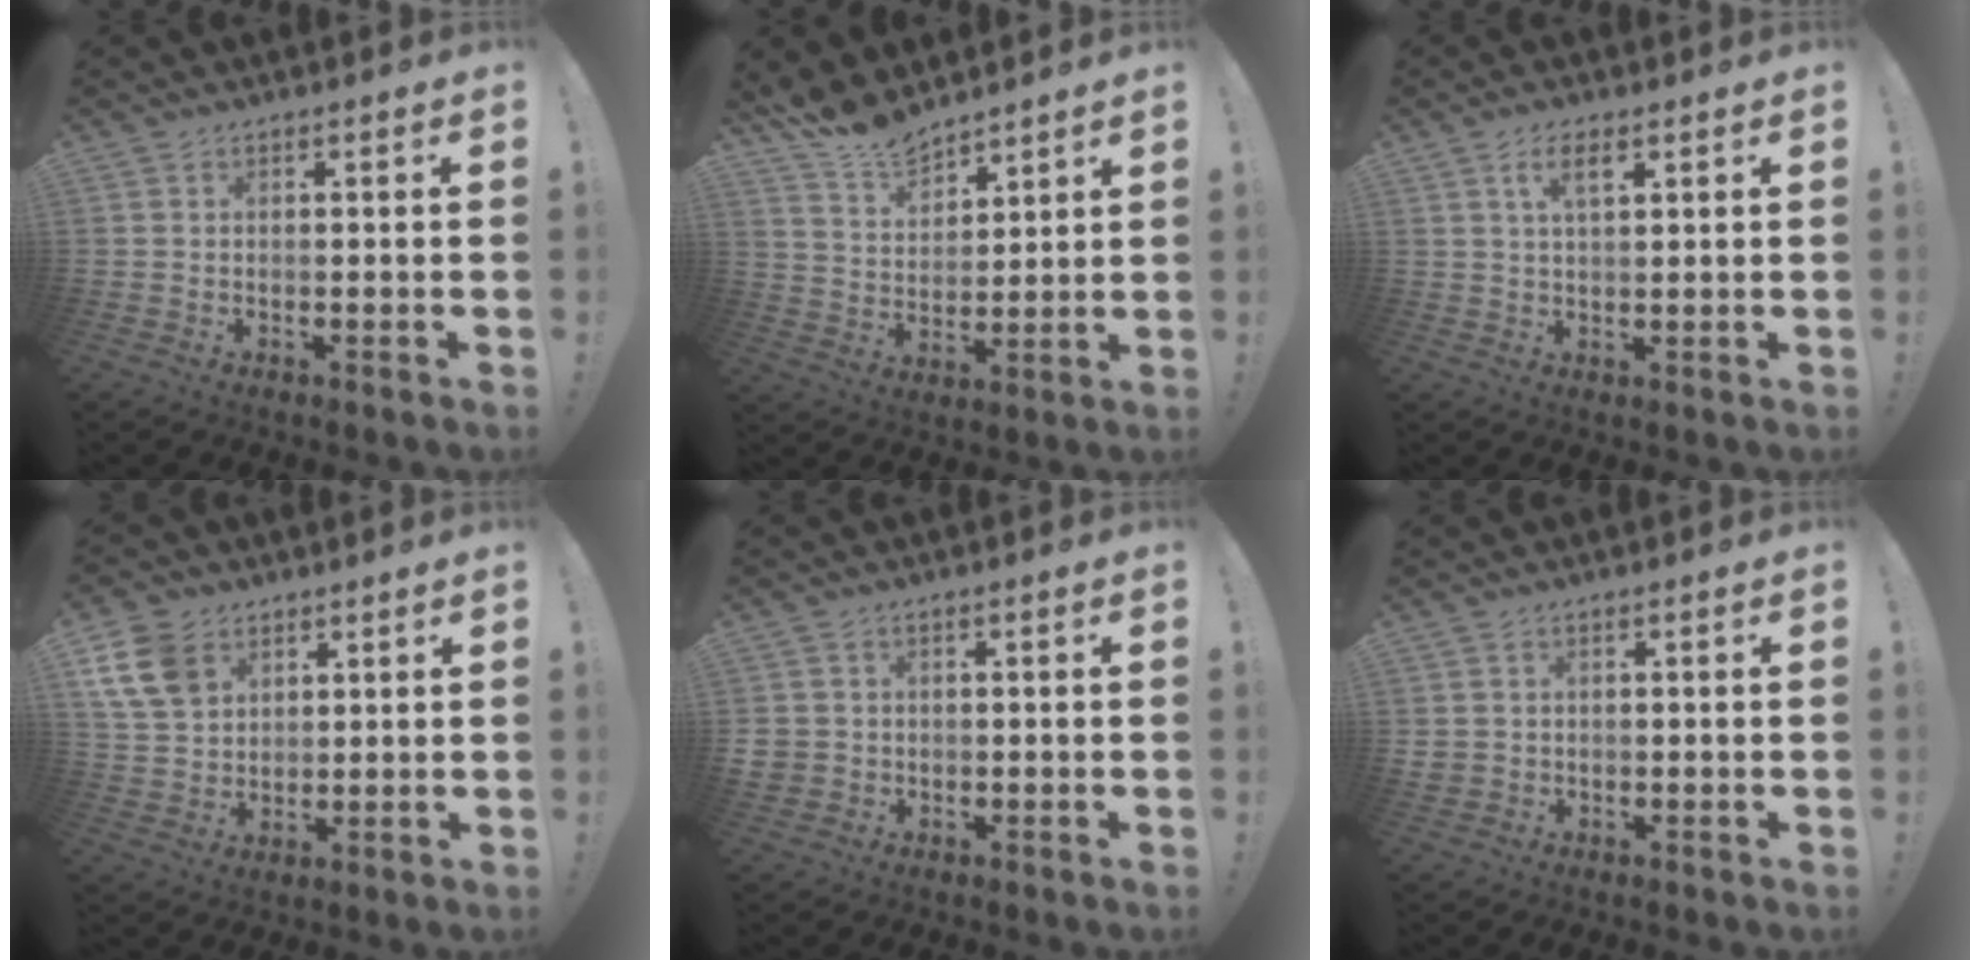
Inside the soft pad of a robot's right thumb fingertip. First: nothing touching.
{"total": 10.2, "force": [9.5, 3.1, 2.0], "torque": [-0.057, -0.074, 0.186]}
{"total": 4.9, "force": [2.3, 1.9, 4.0], "torque": [-0.071, -0.002, 0.038]}
{"total": 12.9, "force": [6.1, 9.6, 6.2], "torque": [-0.109, -0.021, 0.125]}
{"total": 3.4, "force": [-0.1, 3.3, 1.1], "torque": [-0.023, 0.001, 0.001]}
{"total": 2.2, "force": [0.4, 2.0, 0.8], "torque": [-0.017, 0.002, 0.011]}